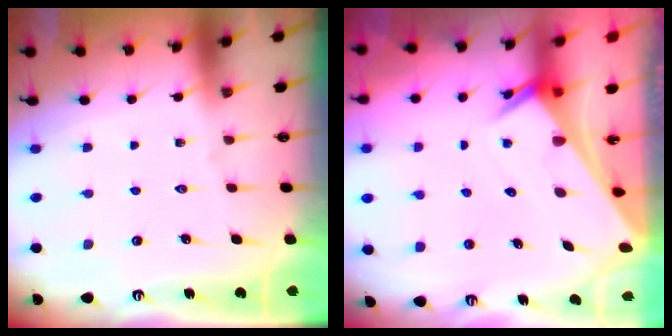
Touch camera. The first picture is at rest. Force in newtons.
{"total": 2.9, "press": 2.9, "slide": 0.2}